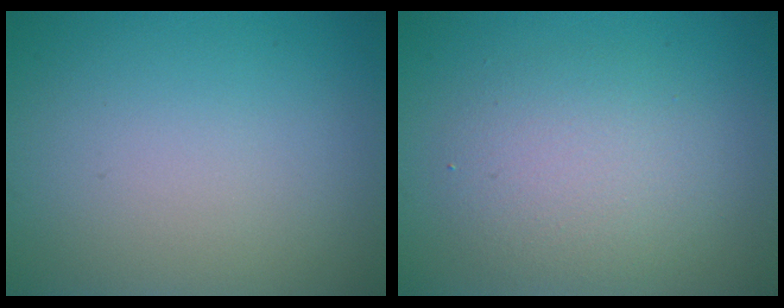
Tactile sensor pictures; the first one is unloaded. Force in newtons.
{"total": 3.7, "press": 3.7, "slide": 0.1}